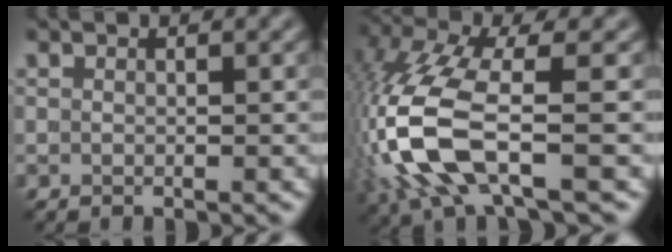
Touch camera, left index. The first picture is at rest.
{"total": 10.1, "force": [-2.7, 3.5, 9.0], "torque": [-0.223, 0.002, -0.061]}